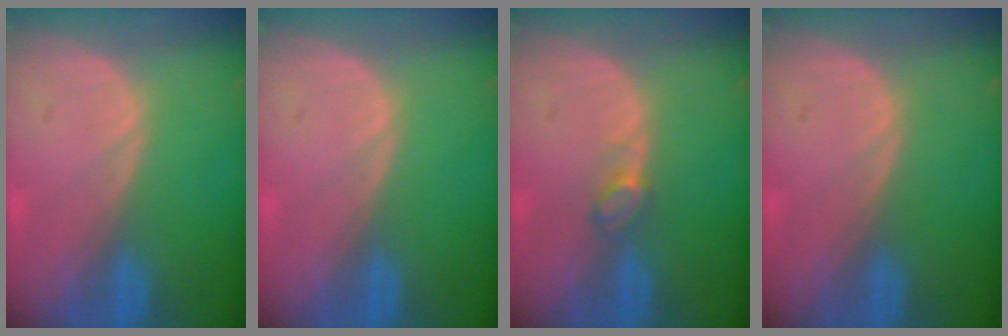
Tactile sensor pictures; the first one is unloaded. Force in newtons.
{"total": 0.0}
{"total": 2.0, "press": 1.9, "slide": 0.2}
{"total": 0.0}